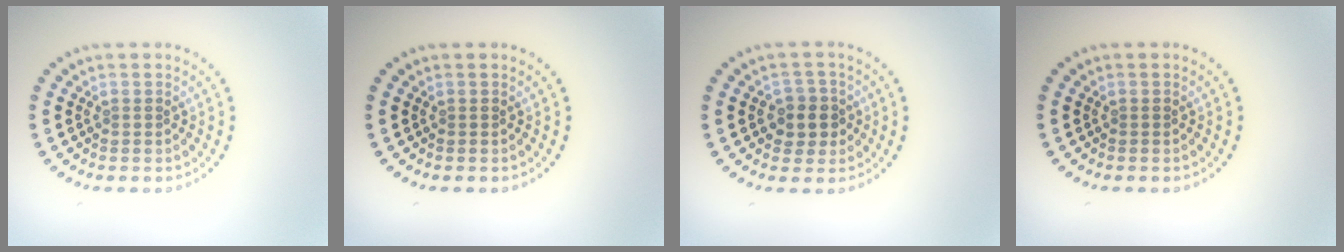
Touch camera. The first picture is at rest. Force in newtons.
{"total": 0.0}
{"total": 2.7, "press": 2.6, "slide": 0.9}
{"total": 0.0}